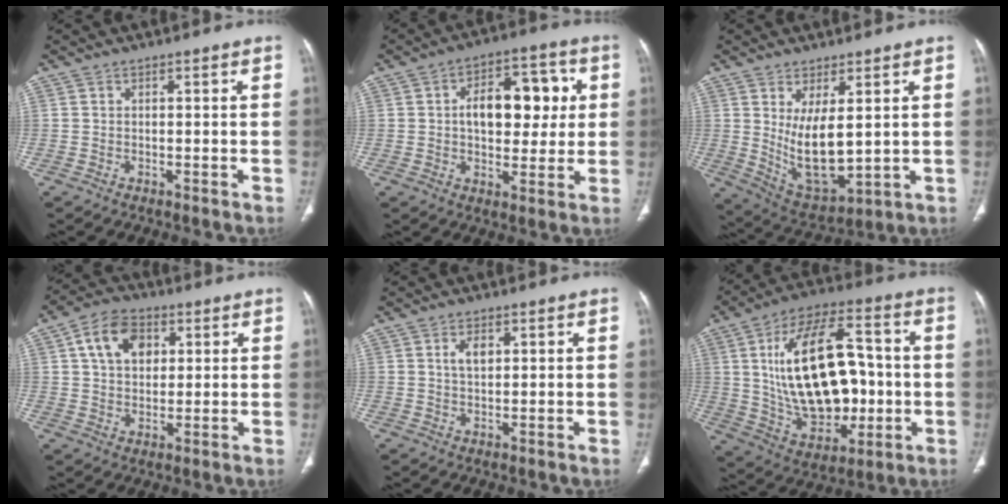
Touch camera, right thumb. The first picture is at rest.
{"total": 14.3, "force": [2.0, 8.6, 11.2], "torque": [-0.114, 0.019, 0.026]}
{"total": 11.7, "force": [1.7, 5.0, 10.4], "torque": [-0.167, -0.031, 0.055]}
{"total": 10.2, "force": [3.3, 7.2, 6.6], "torque": [-0.088, 0.003, 0.052]}
{"total": 3.1, "force": [1.0, 1.8, 2.3], "torque": [-0.034, -0.001, 0.018]}
{"total": 24.5, "force": [0.8, 14.0, 20.1], "torque": [-0.310, 0.015, 0.029]}